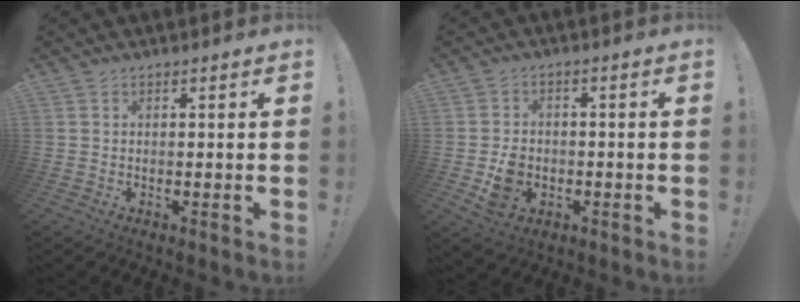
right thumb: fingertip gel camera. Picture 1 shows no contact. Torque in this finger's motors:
{"motor_torque": [0.86, 1.01, 0.68, -0.72, 0.25]}